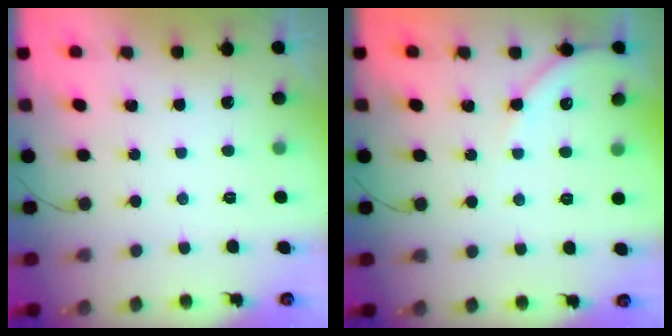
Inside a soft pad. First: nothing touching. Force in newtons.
{"total": 6.7, "press": 6.7, "slide": 0.8}